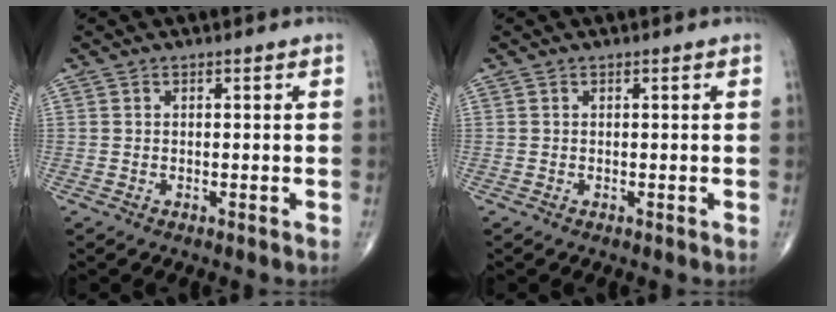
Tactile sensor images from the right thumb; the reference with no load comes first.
{"total": 0.0}